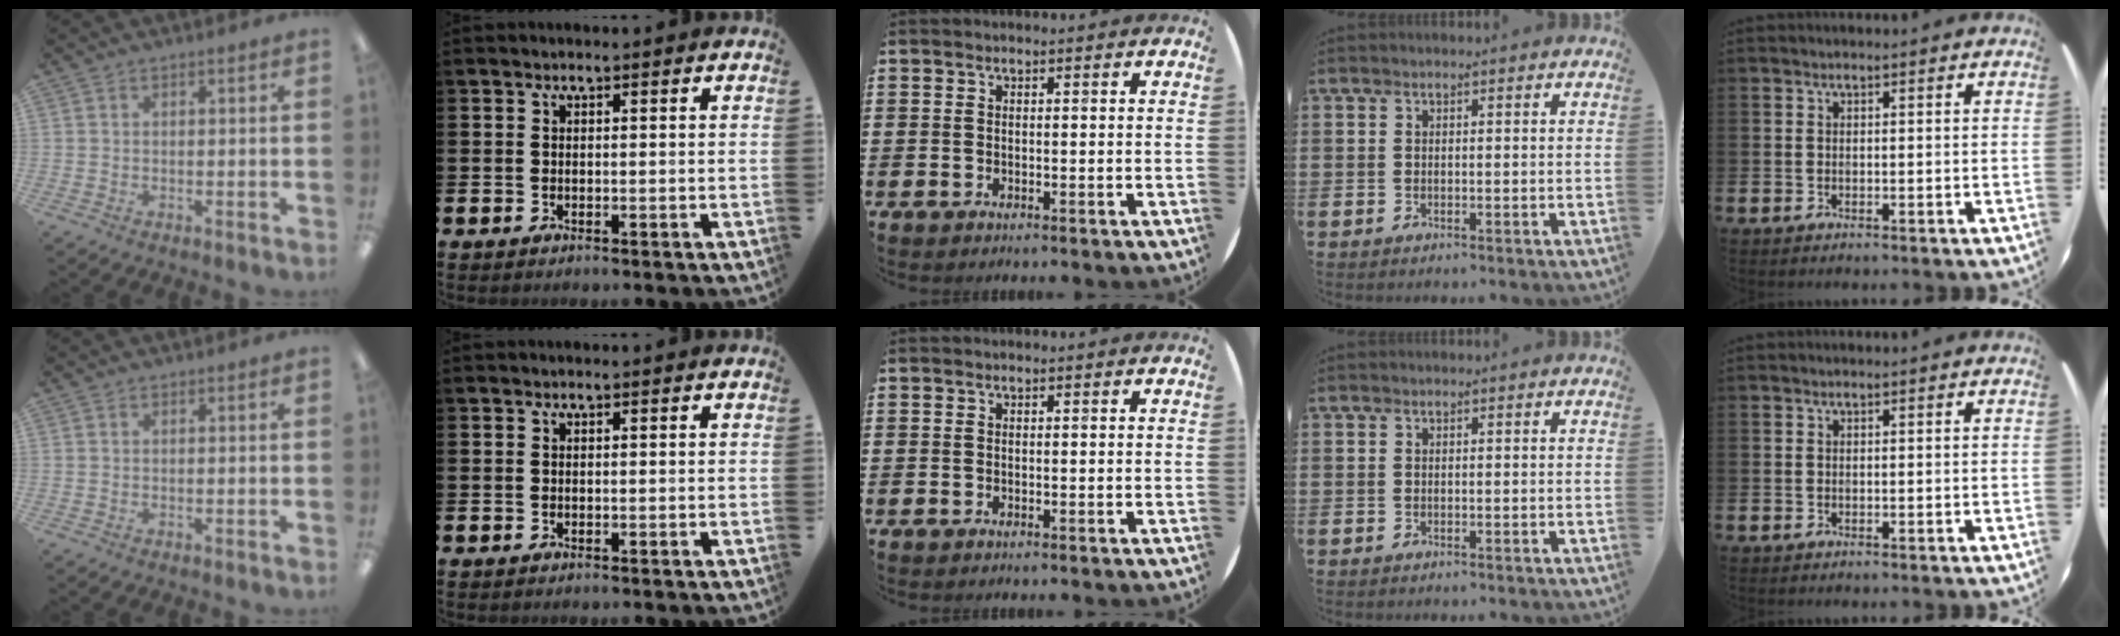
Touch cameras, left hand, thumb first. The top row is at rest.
{}